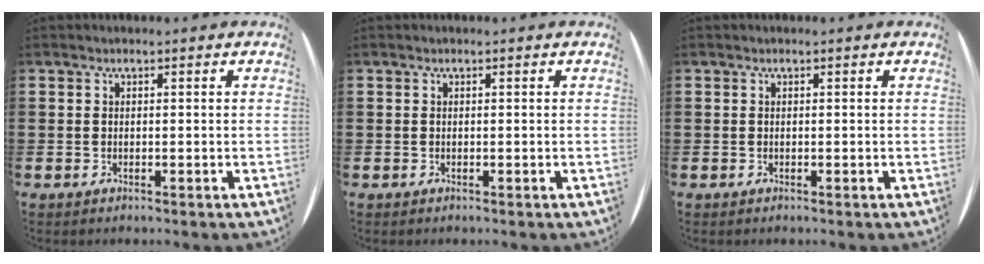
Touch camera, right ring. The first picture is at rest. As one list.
[{"total": 0.0}, {"total": 0.0}]